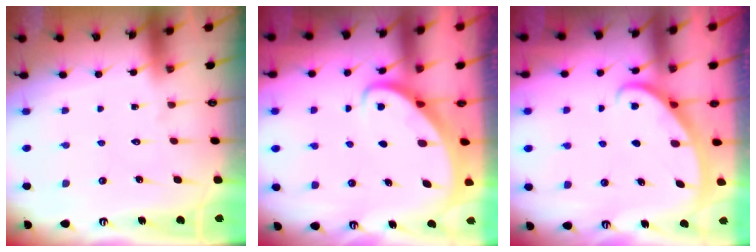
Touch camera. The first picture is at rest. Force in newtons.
{"total": 2.6, "press": 2.6, "slide": 0.3}
{"total": 3.1, "press": 3.1, "slide": 0.1}